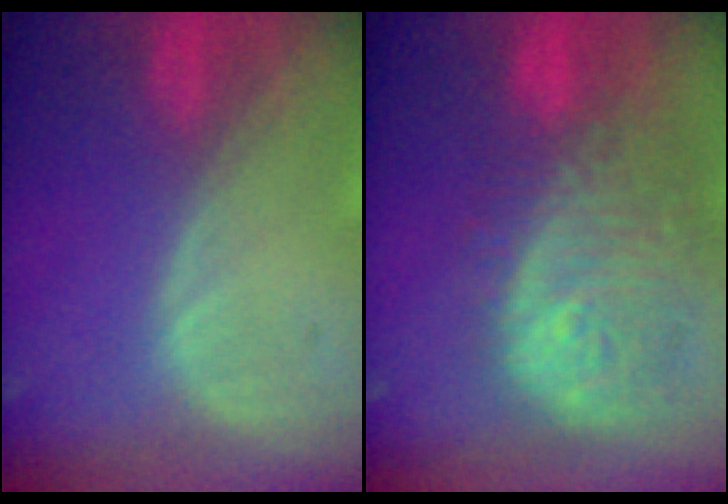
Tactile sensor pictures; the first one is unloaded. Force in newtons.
{"total": 12.0, "press": 10.7, "slide": 5.4}